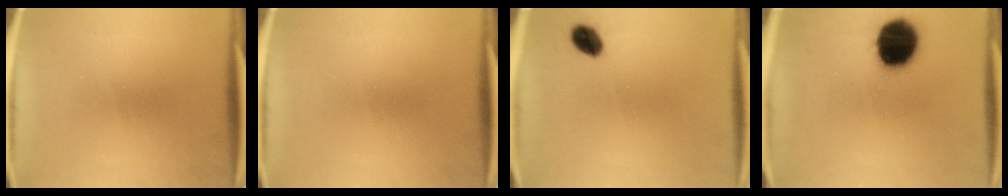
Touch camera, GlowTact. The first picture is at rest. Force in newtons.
{"total": 0.0}
{"total": 4.5}
{"total": 18.1}